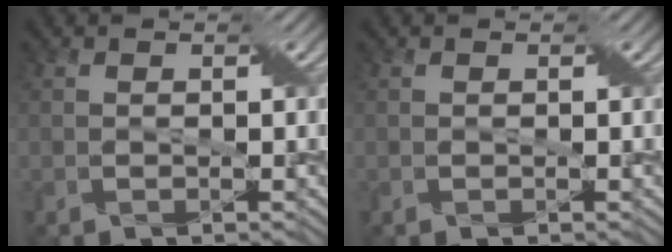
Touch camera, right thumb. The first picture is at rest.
{"total": 0.0}